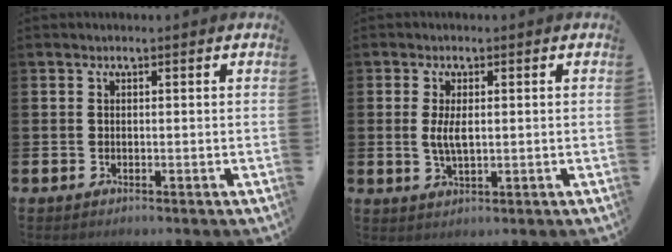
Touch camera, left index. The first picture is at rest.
{"total": 3.3, "force": [0.5, 1.3, 3.0], "torque": [-0.056, 0.003, 0.006]}